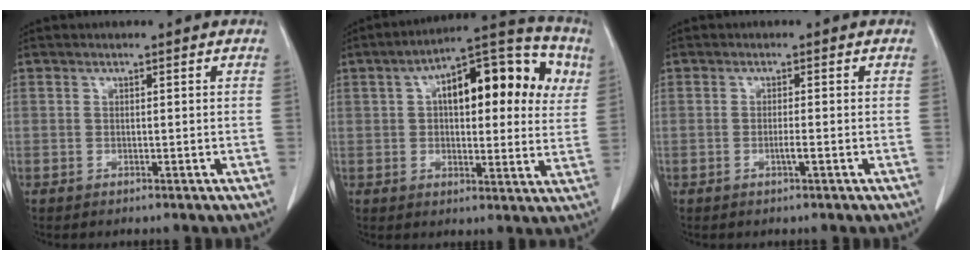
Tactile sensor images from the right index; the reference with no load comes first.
{"total": 18.3, "force": [5.4, 7.5, 15.8], "torque": [-0.218, 0.045, 0.069]}
{"total": 1.3, "force": [-0.5, -0.2, 1.2], "torque": [-0.023, 0.000, -0.006]}